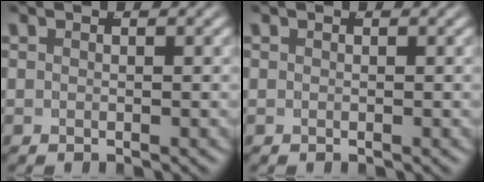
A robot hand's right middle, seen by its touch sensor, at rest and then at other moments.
{"total": 0.0}